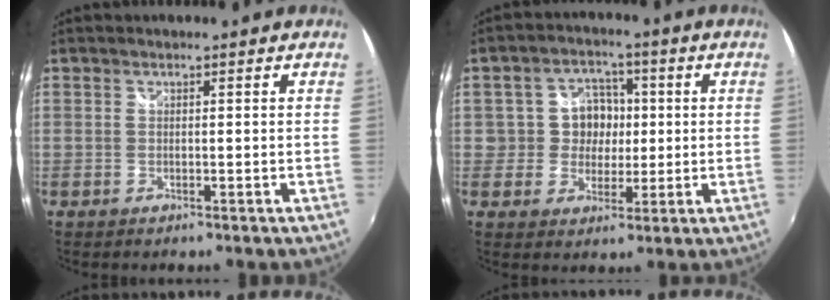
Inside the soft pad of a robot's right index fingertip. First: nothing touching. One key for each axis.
{"total": 6.9, "fx": 0.3, "fy": 6.5, "fz": 2.3, "tx": -0.044, "ty": 0.020, "tz": 0.006}